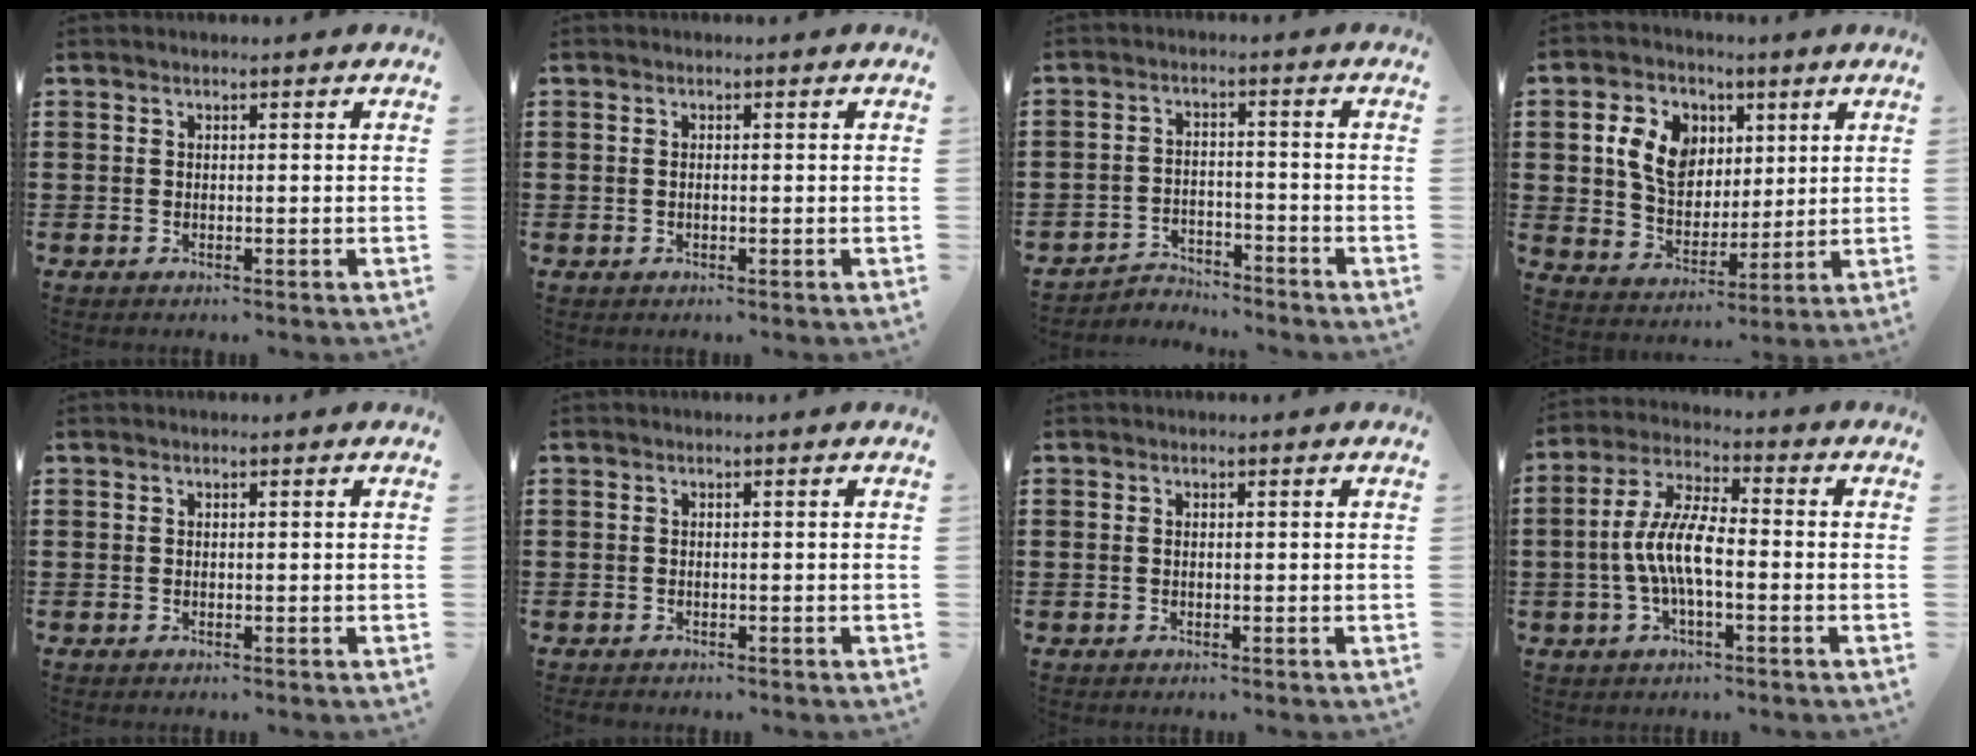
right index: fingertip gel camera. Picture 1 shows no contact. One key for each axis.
{"total": 0.6, "fx": -0.1, "fy": 0.3, "fz": 0.5, "tx": -0.012, "ty": -0.001, "tz": -0.001}
{"total": 3.5, "fx": -3.4, "fy": 0.7, "fz": 0.0, "tx": -0.008, "ty": 0.006, "tz": -0.073}
{"total": 9.0, "fx": 2.8, "fy": 7.1, "fz": 4.7, "tx": -0.104, "ty": 0.020, "tz": 0.050}
{"total": 0.0}
{"total": 0.5, "fx": -0.5, "fy": 0.0, "fz": 0.0, "tx": -0.003, "ty": -0.003, "tz": -0.010}
{"total": 0.0}
{"total": 8.1, "fx": -1.6, "fy": 2.6, "fz": 7.5, "tx": -0.178, "ty": -0.012, "tz": -0.038}